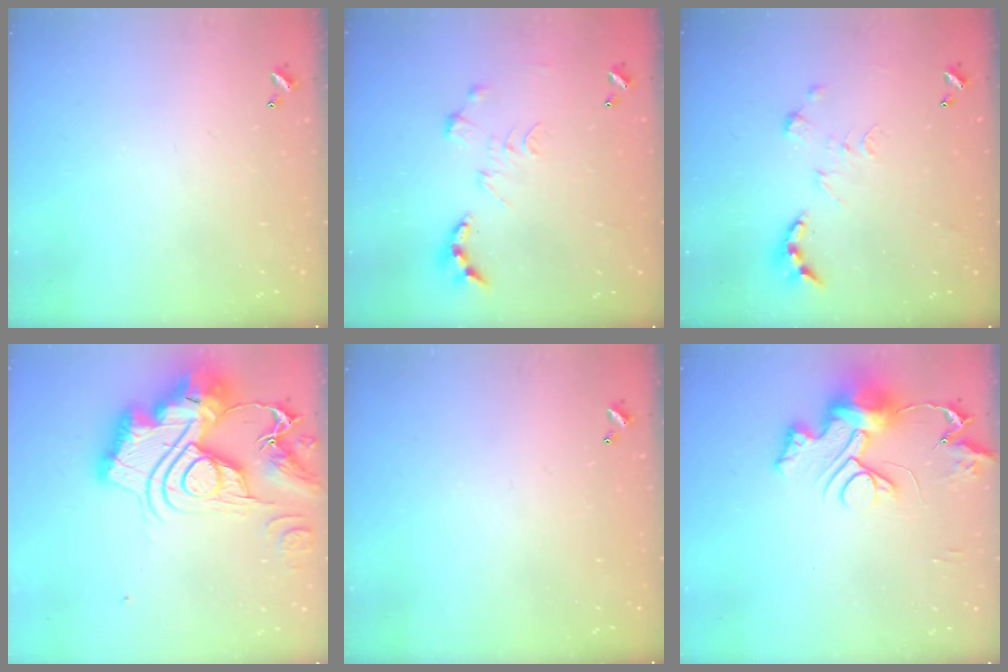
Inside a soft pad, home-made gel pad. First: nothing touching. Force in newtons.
{"total": 0.0}
{"total": 0.0}
{"total": 0.6, "press": 0.6, "slide": 0.0}
{"total": 0.0}
{"total": 13.0, "press": 13.0, "slide": 0.8}